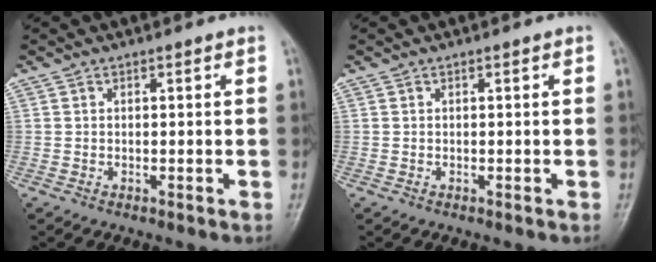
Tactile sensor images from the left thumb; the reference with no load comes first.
{"total": 0.0}